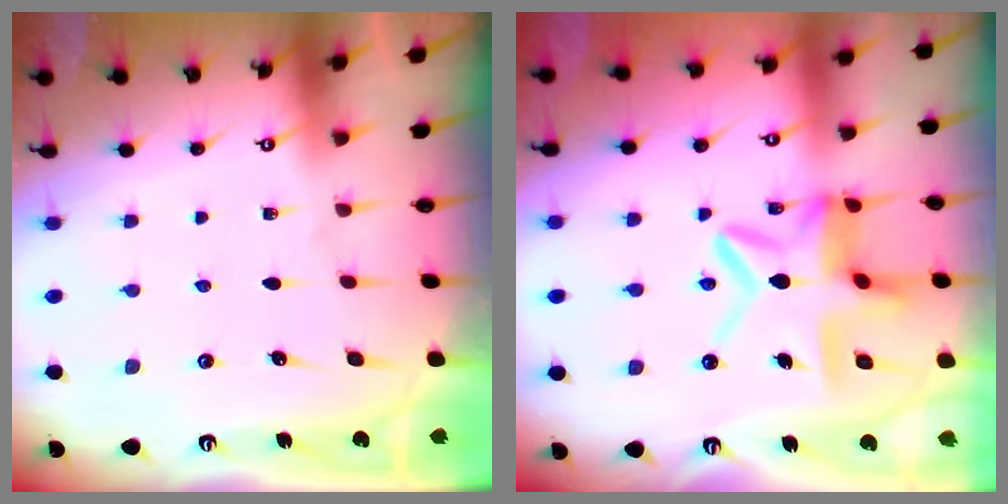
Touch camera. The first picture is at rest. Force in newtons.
{"total": 13.9, "press": 13.9, "slide": 1.0}